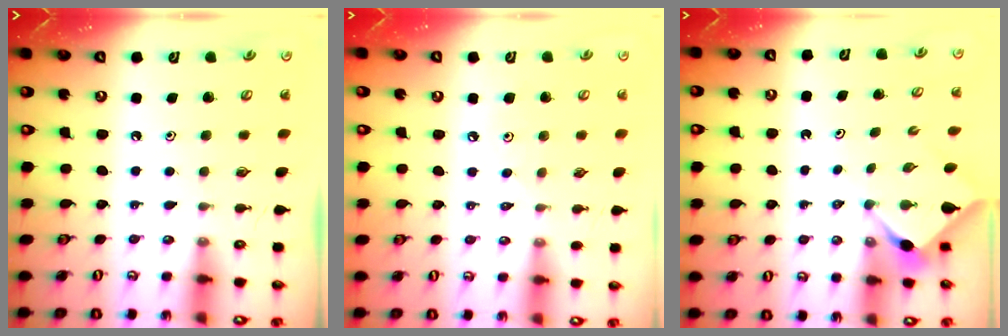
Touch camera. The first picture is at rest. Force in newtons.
{"total": 1.7, "press": 1.7, "slide": 0.3}
{"total": 3.0, "press": 2.9, "slide": 0.3}